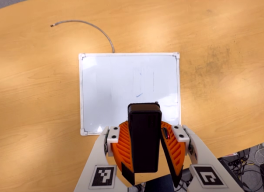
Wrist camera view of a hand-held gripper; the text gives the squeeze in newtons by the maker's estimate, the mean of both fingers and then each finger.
{"total": 8.3, "left": 8.3, "right": 8.3}